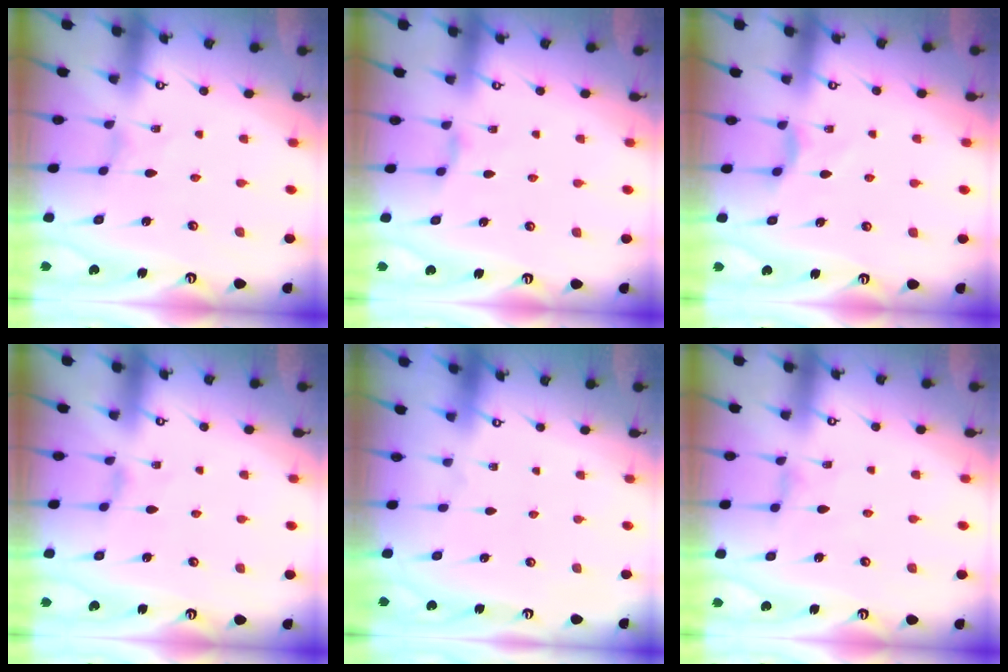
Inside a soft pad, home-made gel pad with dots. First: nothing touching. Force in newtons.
{"total": 1.4, "press": 1.4, "slide": 0.4}
{"total": 4.7, "press": 4.7, "slide": 0.6}
{"total": 0.9, "press": 0.9, "slide": 0.2}
{"total": 0.0}
{"total": 1.8, "press": 1.7, "slide": 0.4}